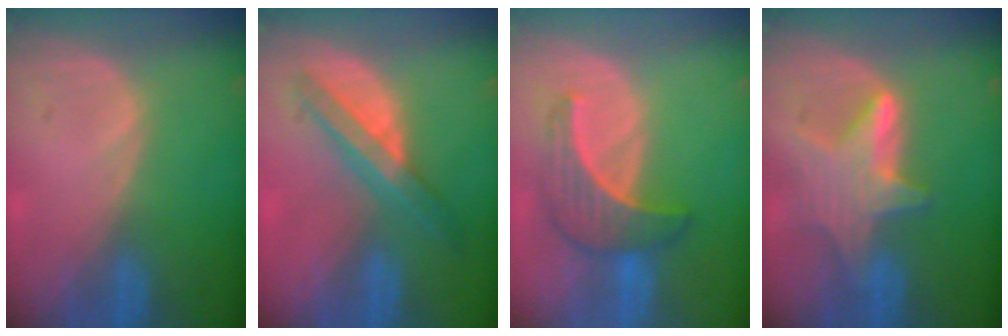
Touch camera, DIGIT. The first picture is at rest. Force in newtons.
{"total": 7.0, "press": 5.9, "slide": 3.7}
{"total": 6.4, "press": 6.4, "slide": 0.8}
{"total": 6.6, "press": 6.6, "slide": 0.2}